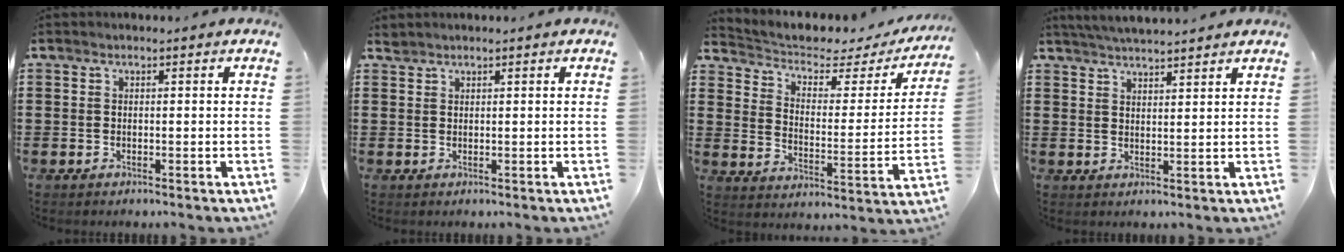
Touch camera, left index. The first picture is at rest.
{"total": 0.8, "force": [0.8, 0.2, 0.1], "torque": [-0.004, -0.001, 0.016]}
{"total": 3.3, "force": [2.2, 1.8, 1.7], "torque": [-0.050, -0.019, 0.029]}
{"total": 3.6, "force": [3.5, -0.2, 0.6], "torque": [-0.022, -0.008, 0.065]}